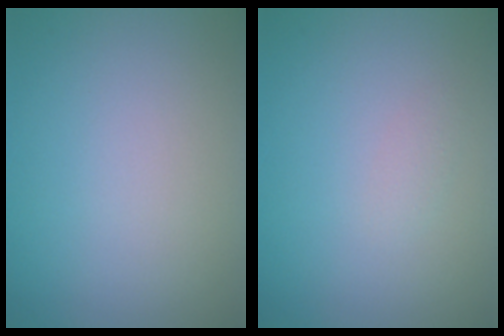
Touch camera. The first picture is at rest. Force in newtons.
{"total": 0.6, "press": 0.6, "slide": 0.0}